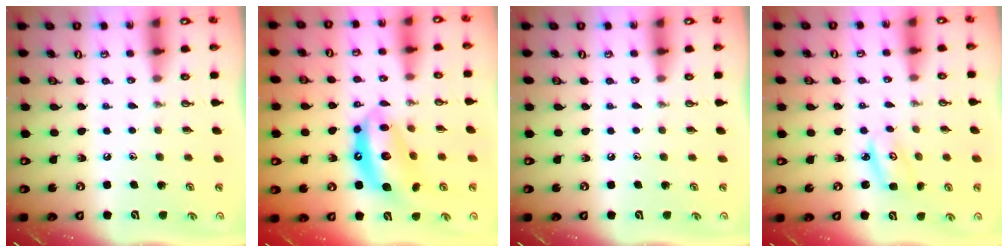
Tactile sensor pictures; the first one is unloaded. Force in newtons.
{"total": 12.9, "press": 12.9, "slide": 1.0}
{"total": 0.0}
{"total": 3.5, "press": 3.5, "slide": 0.2}